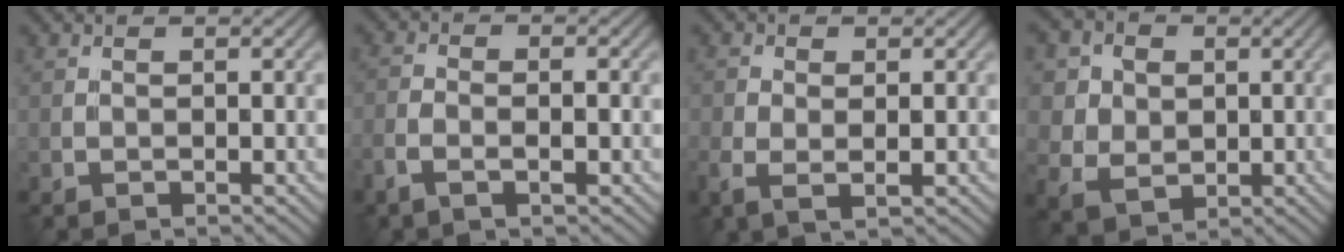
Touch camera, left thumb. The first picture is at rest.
{"total": 3.2, "force": [-1.5, 1.0, 2.6], "torque": [-0.057, -0.001, -0.035]}
{"total": 3.7, "force": [-0.6, 2.1, 3.0], "torque": [-0.073, -0.009, -0.012]}
{"total": 8.7, "force": [3.0, 7.4, 3.5], "torque": [-0.128, 0.009, 0.059]}